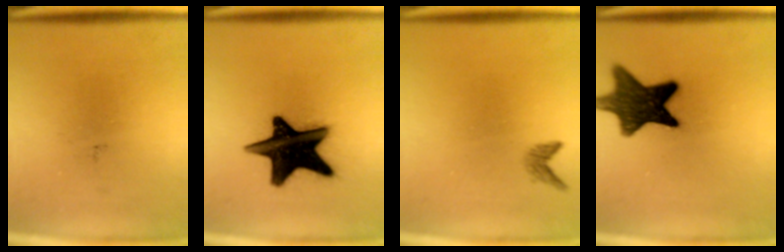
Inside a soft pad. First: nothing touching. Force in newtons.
{"total": 19.2}
{"total": 1.1}
{"total": 13.3}